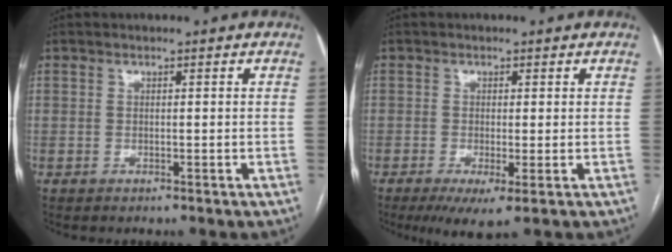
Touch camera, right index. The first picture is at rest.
{"total": 4.8, "force": [-2.2, 0.9, 4.2], "torque": [-0.066, -0.013, -0.031]}